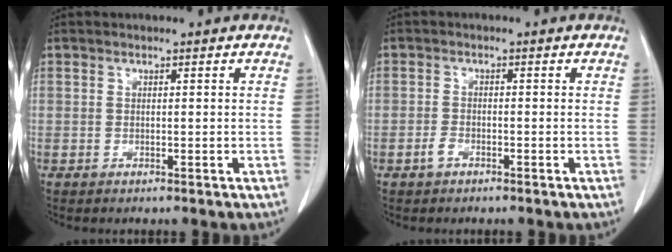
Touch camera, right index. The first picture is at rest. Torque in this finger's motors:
{"motor_torque": [0.06, -0.13, -0.05, -0.06]}